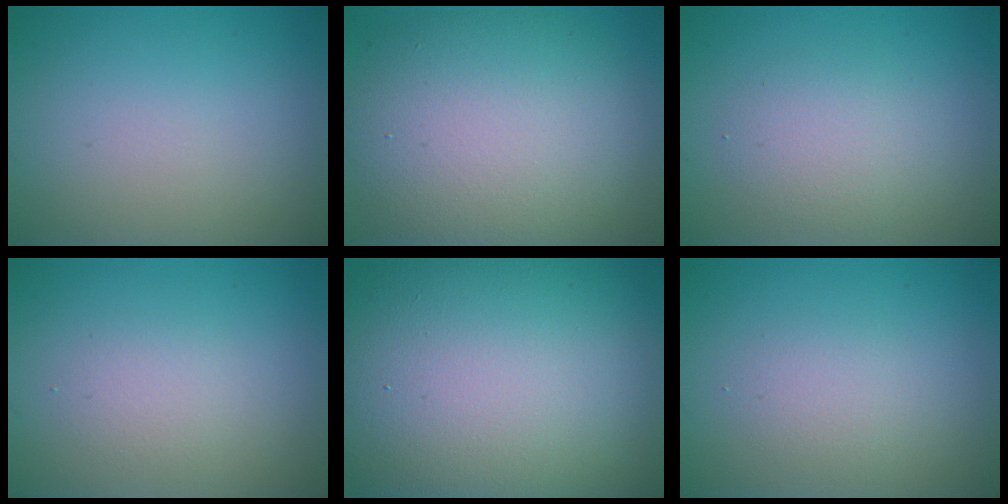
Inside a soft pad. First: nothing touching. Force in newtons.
{"total": 11.3, "press": 11.3, "slide": 0.9}
{"total": 2.6, "press": 2.6, "slide": 0.1}
{"total": 1.5, "press": 1.5, "slide": 0.2}
{"total": 20.1, "press": 20.0, "slide": 1.2}
{"total": 1.7, "press": 1.7, "slide": 0.2}